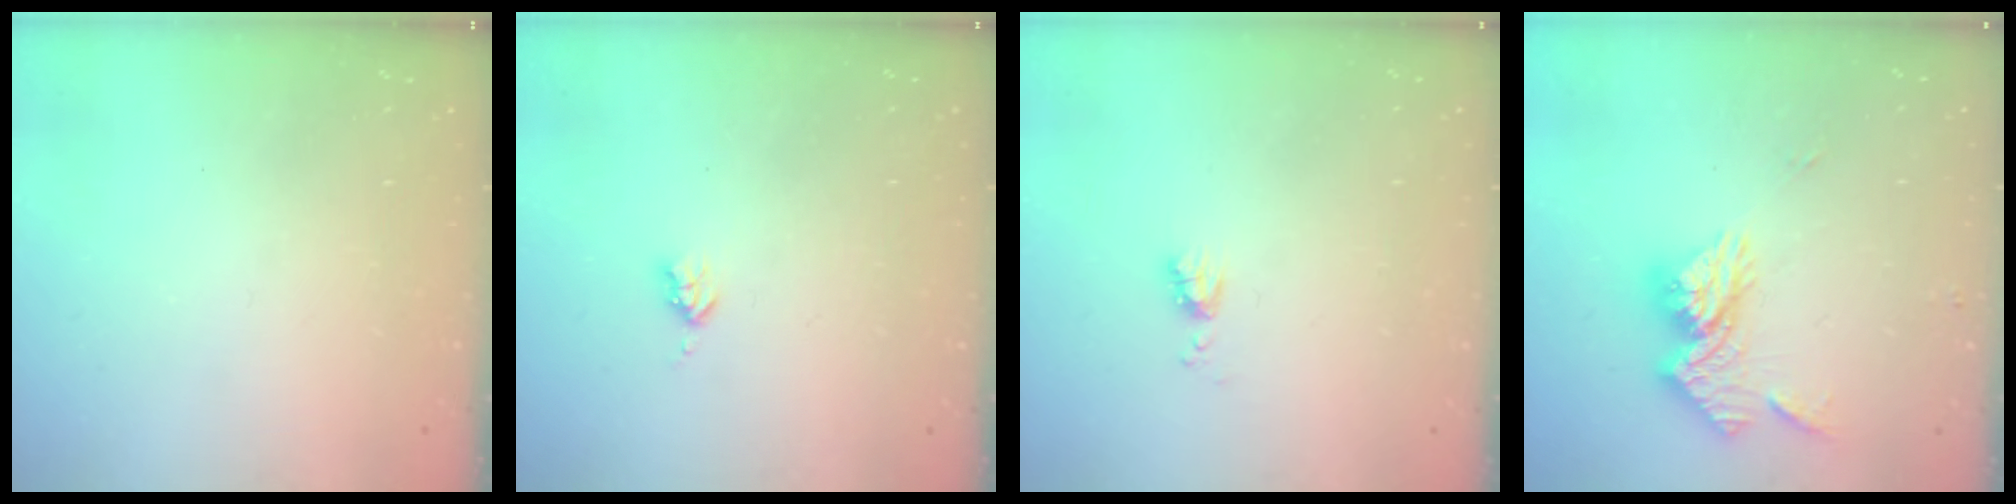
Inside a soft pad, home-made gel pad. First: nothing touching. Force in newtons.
{"total": 2.7, "press": 2.6, "slide": 0.5}
{"total": 4.3, "press": 4.2, "slide": 0.7}
{"total": 12.6, "press": 12.6, "slide": 1.1}